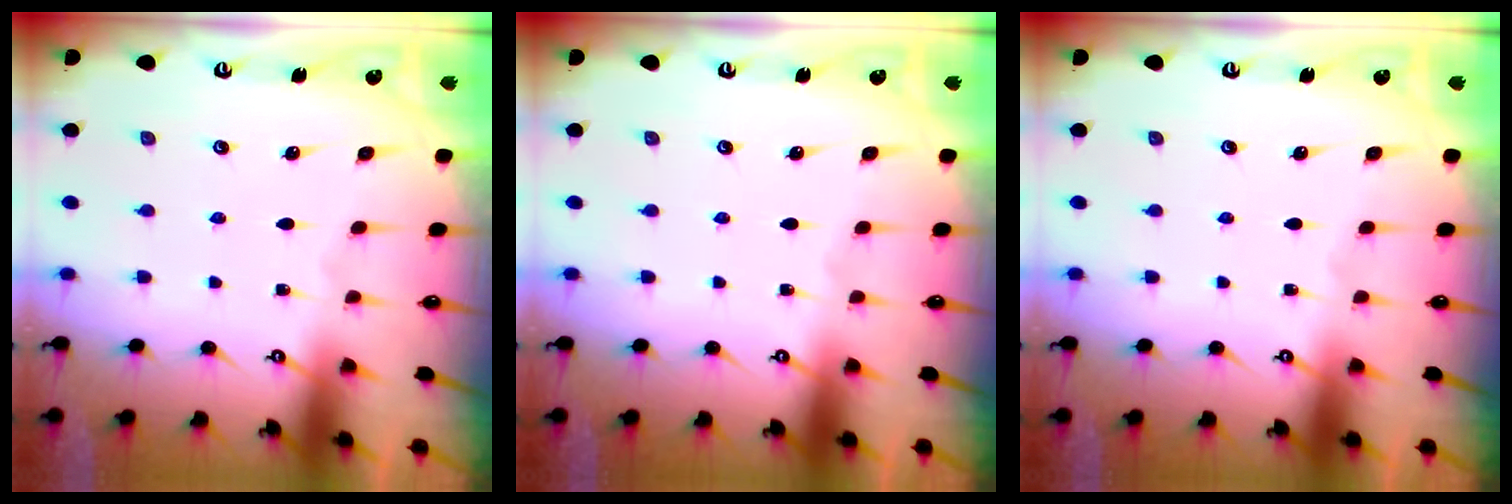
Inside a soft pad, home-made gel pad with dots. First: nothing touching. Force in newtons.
{"total": 0.0}
{"total": 0.0}